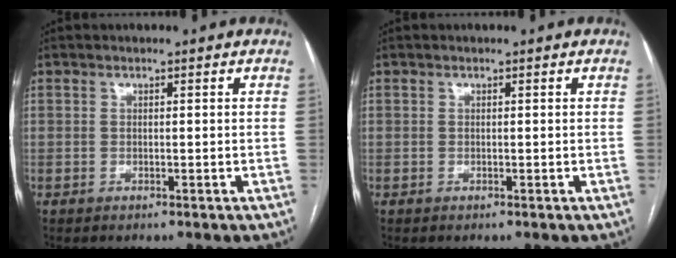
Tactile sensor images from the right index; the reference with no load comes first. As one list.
[{"total": 0.0}]